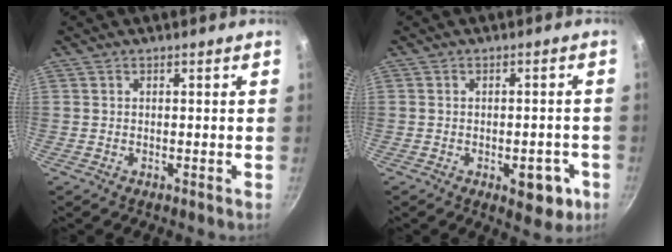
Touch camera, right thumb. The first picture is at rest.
{"total": 7.4, "force": [-2.8, 3.8, 5.7], "torque": [-0.042, 0.015, -0.028]}